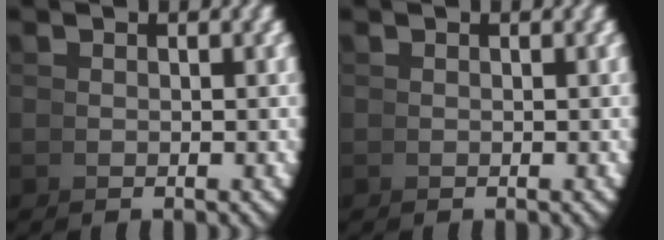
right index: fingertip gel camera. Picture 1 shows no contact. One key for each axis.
{"total": 0.0}